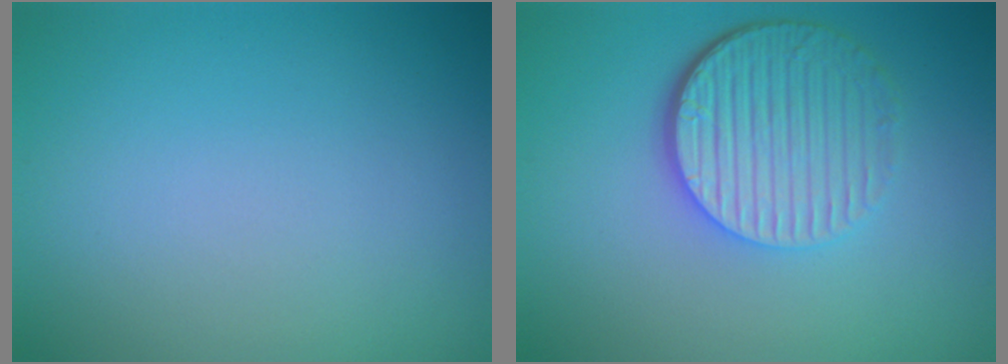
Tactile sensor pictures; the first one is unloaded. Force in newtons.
{"total": 5.6, "press": 4.1, "slide": 3.8}